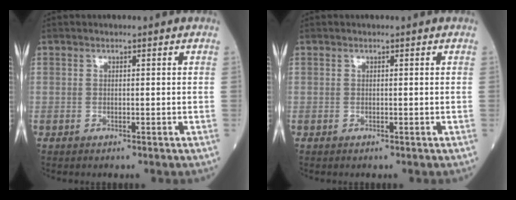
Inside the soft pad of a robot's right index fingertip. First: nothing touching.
{"total": 0.0}